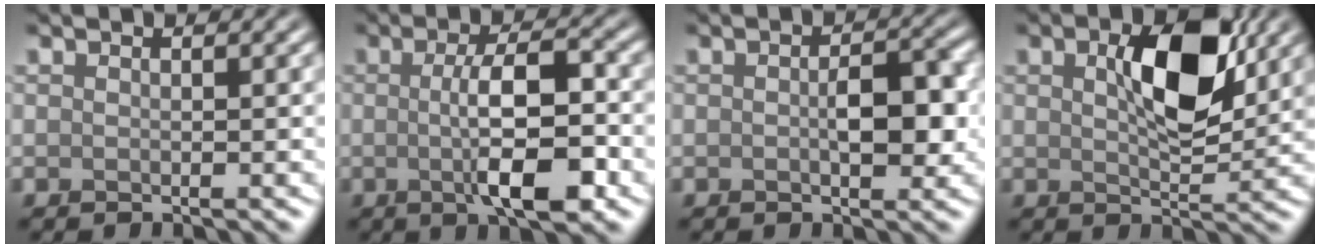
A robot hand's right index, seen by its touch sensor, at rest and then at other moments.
{"total": 6.9, "force": [-1.0, 2.0, 6.6], "torque": [-0.109, 0.000, -0.017]}
{"total": 3.5, "force": [-0.2, 1.7, 3.0], "torque": [-0.045, 0.000, -0.004]}
{"total": 6.3, "force": [1.9, 2.9, 5.2], "torque": [-0.091, 0.000, 0.033]}